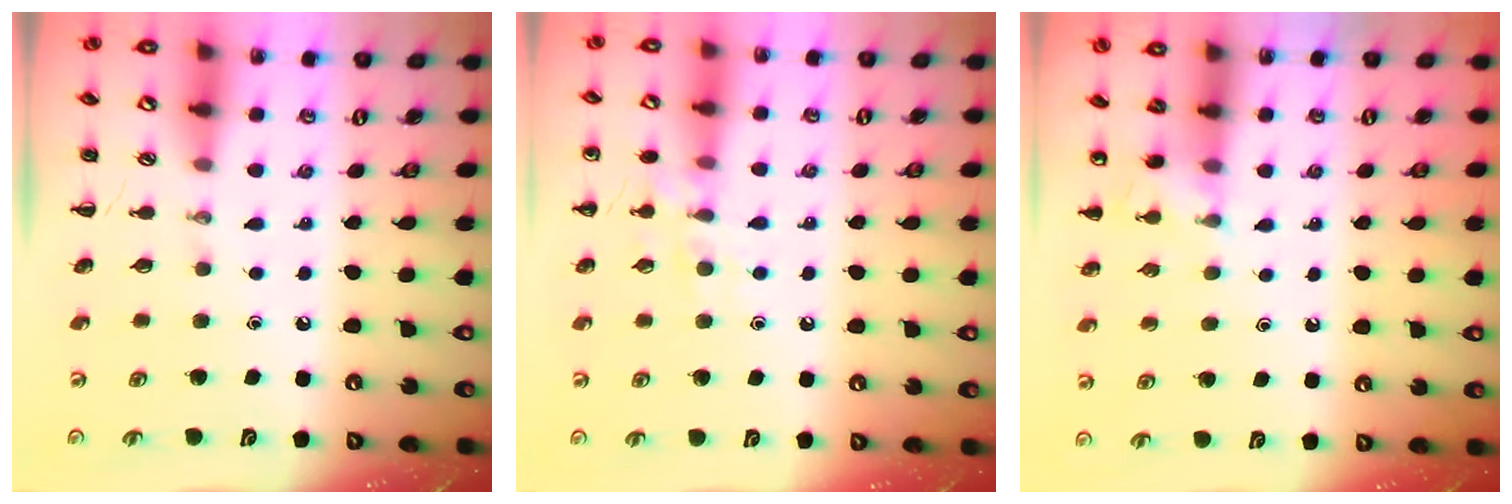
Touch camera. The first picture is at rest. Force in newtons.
{"total": 8.0, "press": 8.0, "slide": 0.8}
{"total": 5.2, "press": 5.0, "slide": 1.4}